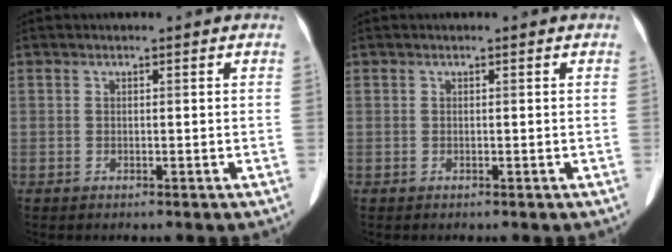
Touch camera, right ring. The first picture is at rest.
{"total": 0.0}